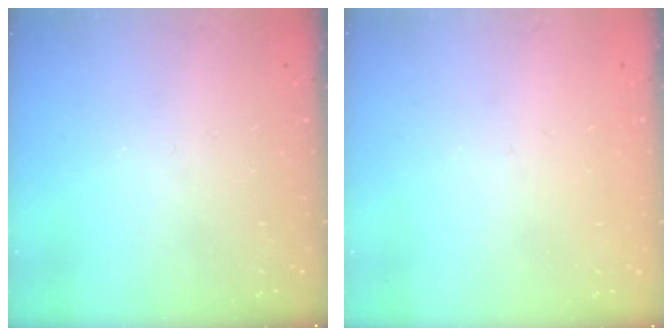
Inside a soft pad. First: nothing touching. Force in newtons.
{"total": 2.7, "press": 2.7, "slide": 0.3}